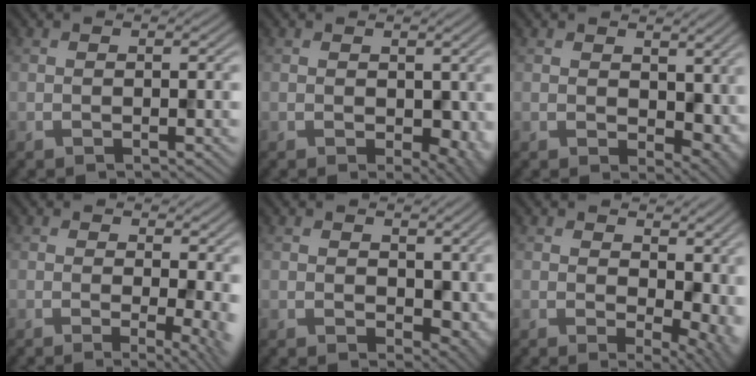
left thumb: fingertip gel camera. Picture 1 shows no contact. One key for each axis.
{"total": 3.6, "fx": 0.0, "fy": 2.4, "fz": 2.7, "tx": -0.045, "ty": -0.017, "tz": 0.008}
{"total": 5.9, "fx": 1.4, "fy": 4.0, "fz": 4.2, "tx": -0.078, "ty": -0.016, "tz": 0.032}
{"total": 5.2, "fx": 0.8, "fy": 1.2, "fz": 4.9, "tx": -0.060, "ty": -0.005, "tz": 0.009}
{"total": 5.4, "fx": 1.1, "fy": 3.7, "fz": 3.8, "tx": -0.072, "ty": -0.015, "tz": 0.026}
{"total": 8.7, "fx": 2.2, "fy": 5.4, "fz": 6.5, "tx": -0.092, "ty": -0.019, "tz": 0.054}